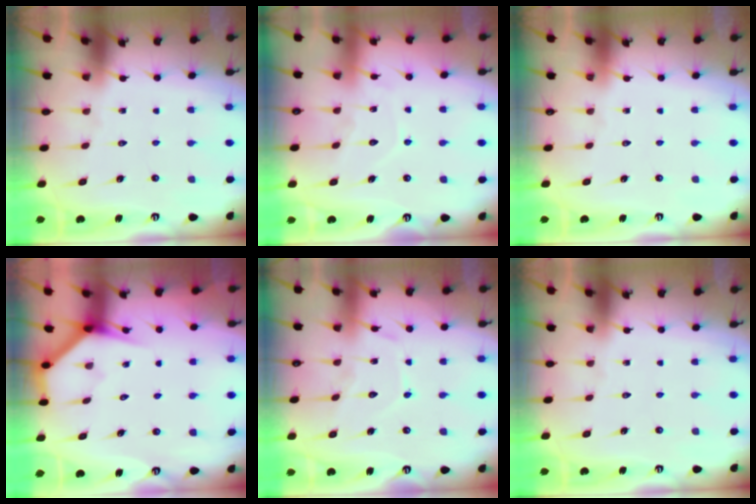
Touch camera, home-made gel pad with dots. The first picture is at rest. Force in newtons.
{"total": 7.8, "press": 7.8, "slide": 0.8}
{"total": 0.0}
{"total": 3.9, "press": 3.9, "slide": 0.3}
{"total": 10.2, "press": 10.1, "slide": 0.6}
{"total": 0.0}